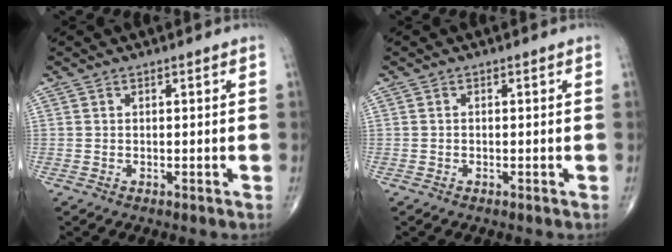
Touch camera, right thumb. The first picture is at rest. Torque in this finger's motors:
{"motor_torque": [0.01, 0.12, -0.35, 0.06, 0.02]}